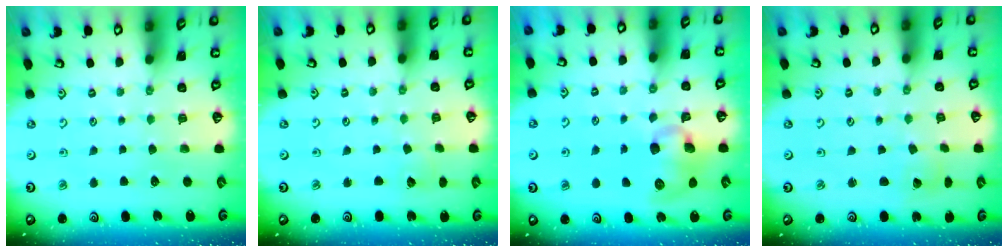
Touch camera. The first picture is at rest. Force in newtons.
{"total": 3.7, "press": 3.7, "slide": 0.3}
{"total": 11.3, "press": 11.2, "slide": 1.2}
{"total": 2.3, "press": 2.3, "slide": 0.2}